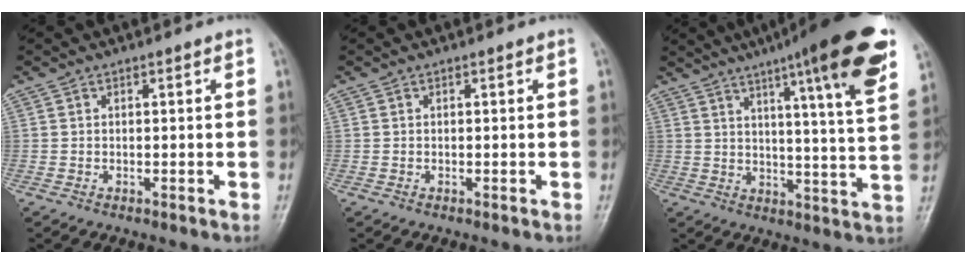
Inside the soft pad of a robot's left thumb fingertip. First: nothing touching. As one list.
[{"total": 0.0}, {"total": 20.9, "force": [12.3, 2.1, 16.8], "torque": [-0.223, -0.038, 0.161]}]